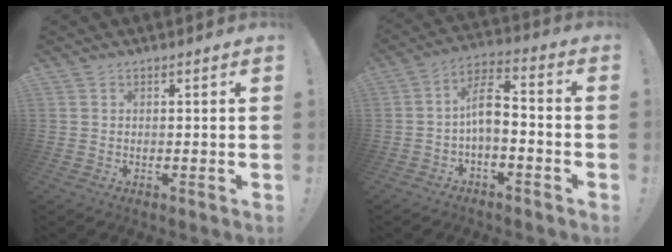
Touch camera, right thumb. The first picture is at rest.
{"total": 9.0, "force": [-1.5, 4.7, 7.5], "torque": [-0.133, 0.014, -0.027]}